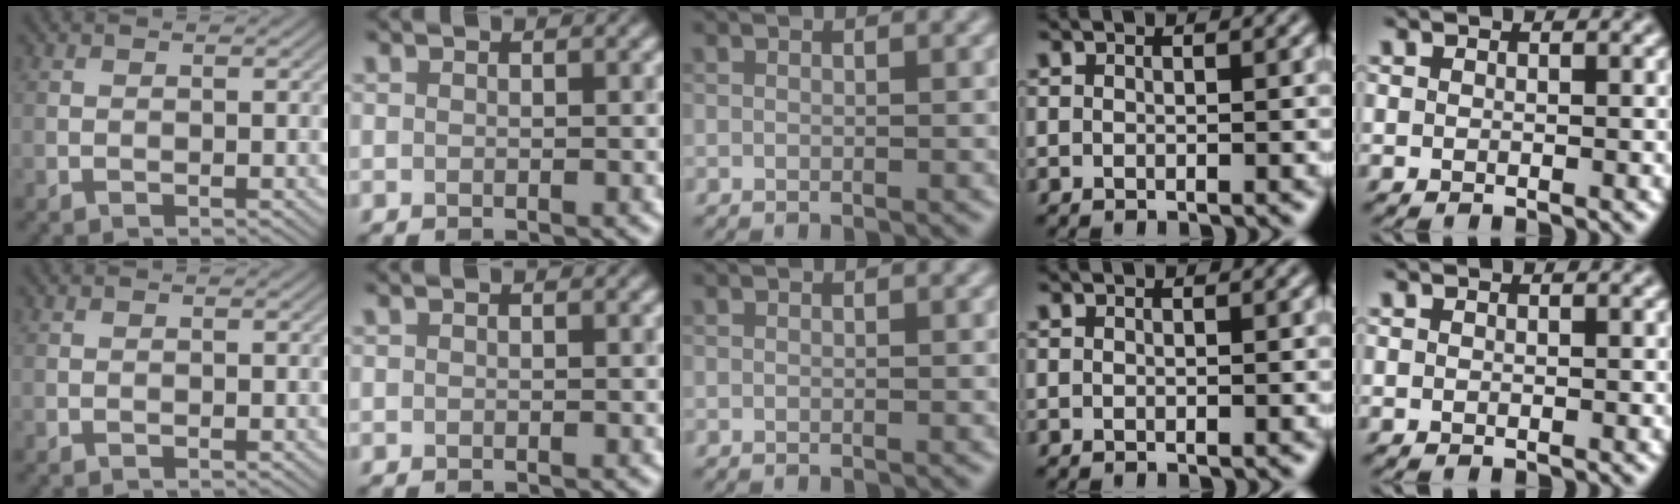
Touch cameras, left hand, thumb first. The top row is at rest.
{}